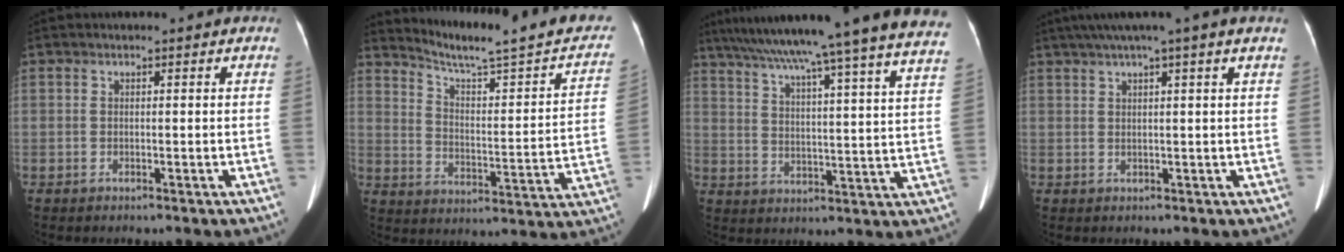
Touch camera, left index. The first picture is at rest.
{"total": 21.2, "force": [18.7, 1.8, 10.0], "torque": [-0.139, -0.041, 0.243]}
{"total": 31.4, "force": [27.6, -1.3, 14.9], "torque": [-0.237, -0.051, 0.357]}
{"total": 6.6, "force": [4.7, -1.6, 4.4], "torque": [-0.066, 0.027, 0.070]}